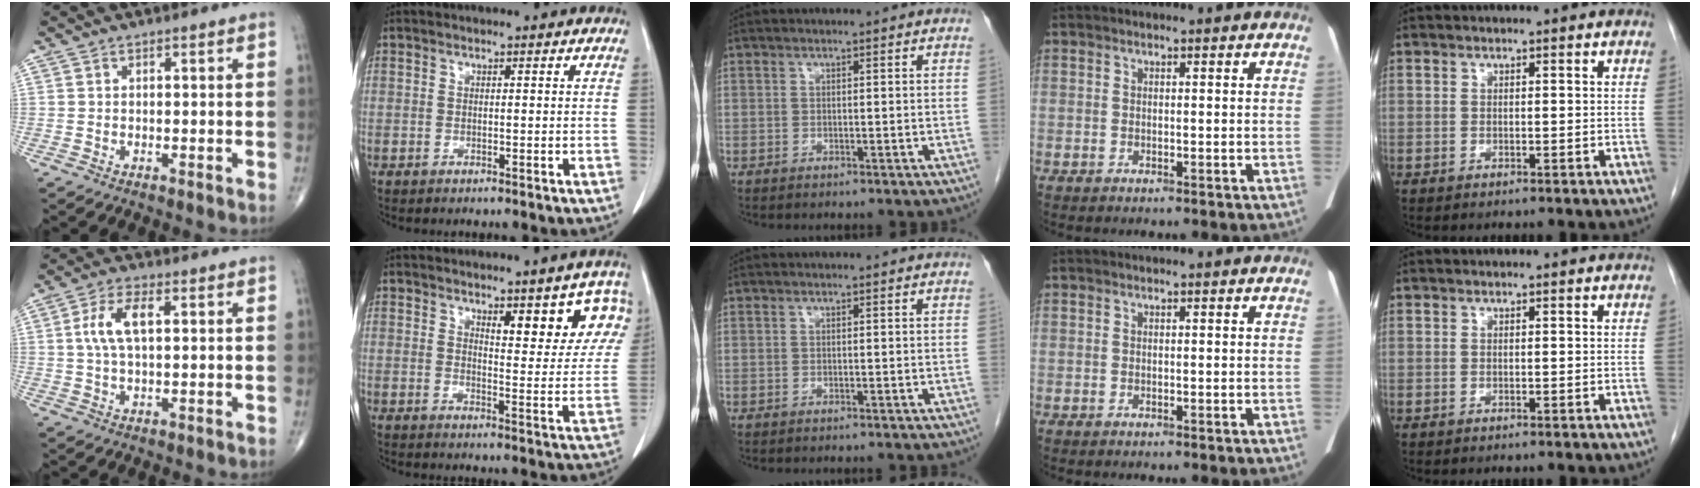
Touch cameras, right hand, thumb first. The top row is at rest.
{"thumb": {"total": 7.0, "force": [1.3, 3.2, 6.2], "torque": [-0.134, 0.010, 0.025]}, "index": {"total": 8.8, "force": [5.3, 2.6, 6.5], "torque": [-0.068, -0.005, 0.065]}, "middle": {"total": 2.5, "force": [-2.3, 0.3, 1.0], "torque": [-0.019, -0.005, -0.026]}}